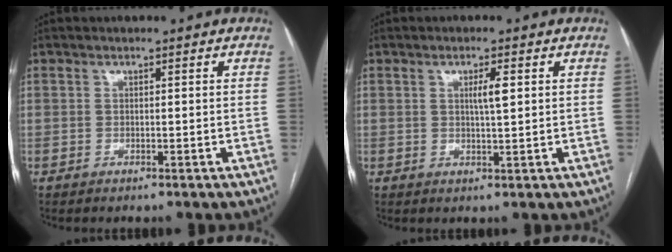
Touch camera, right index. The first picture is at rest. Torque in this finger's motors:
{"motor_torque": [0.40, 0.13, 0.07, 0.06]}